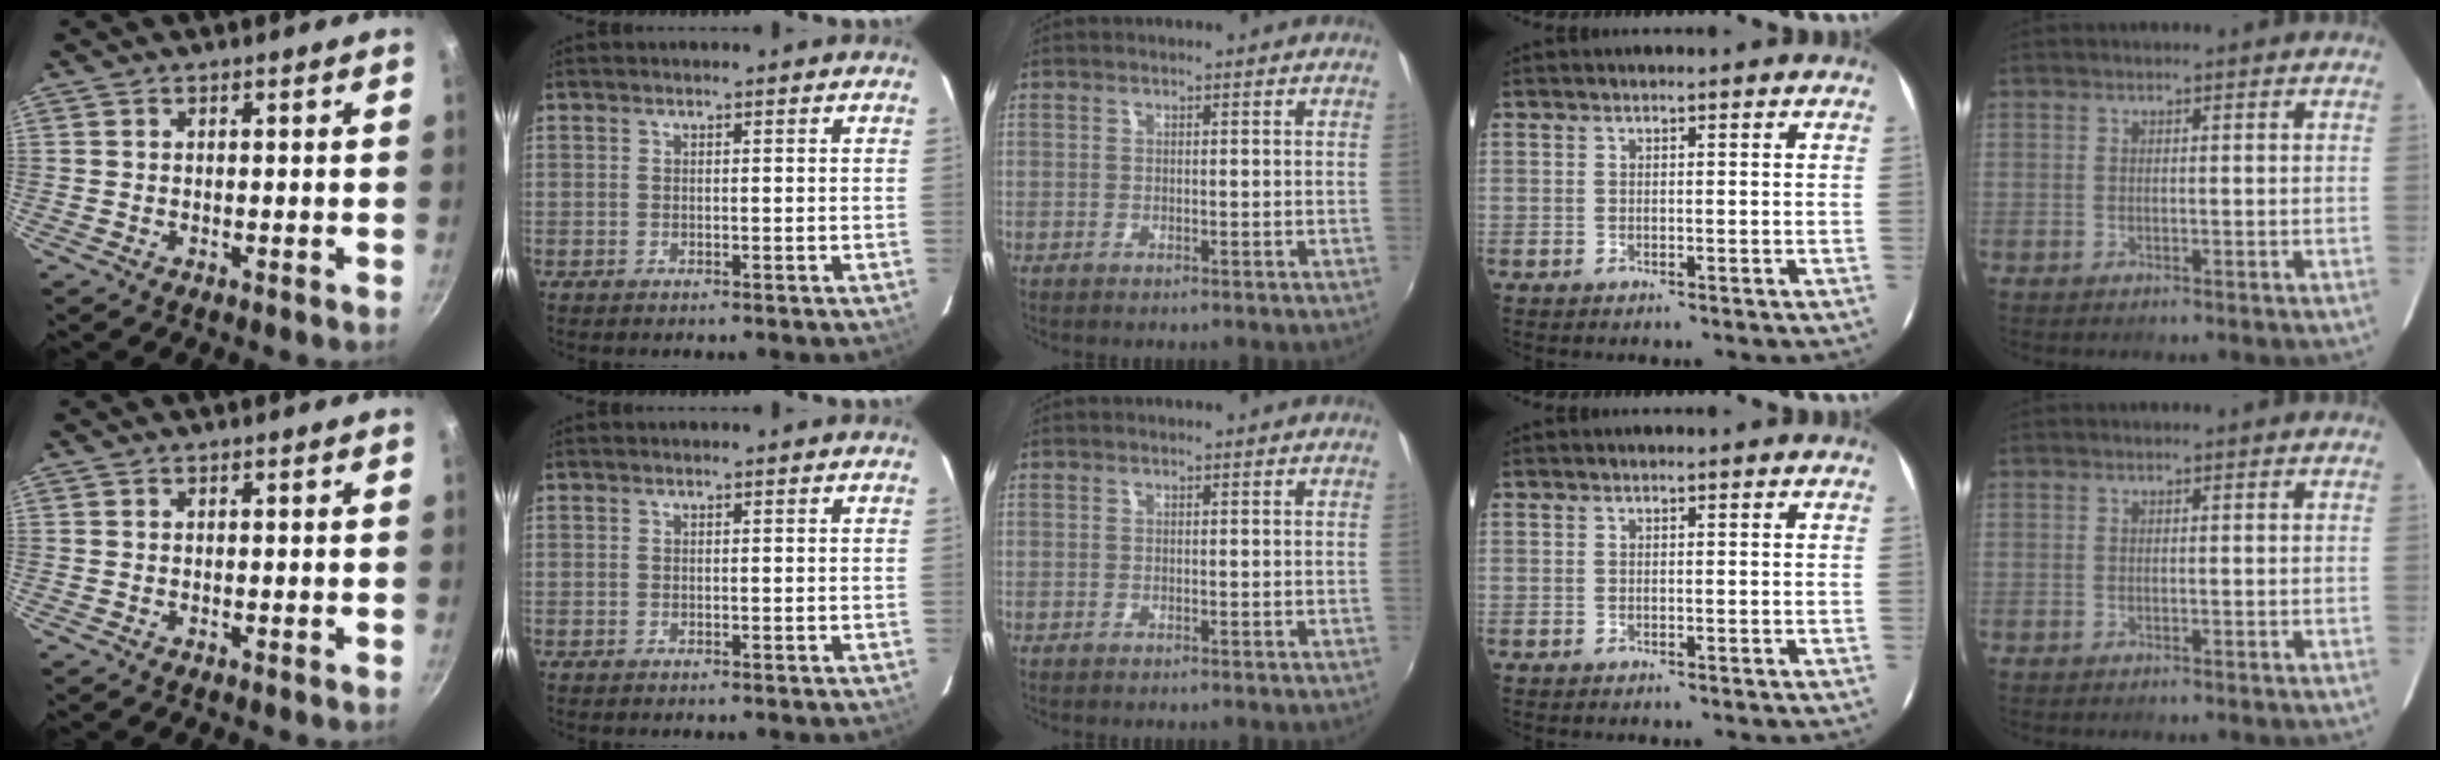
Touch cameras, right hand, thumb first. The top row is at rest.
{}